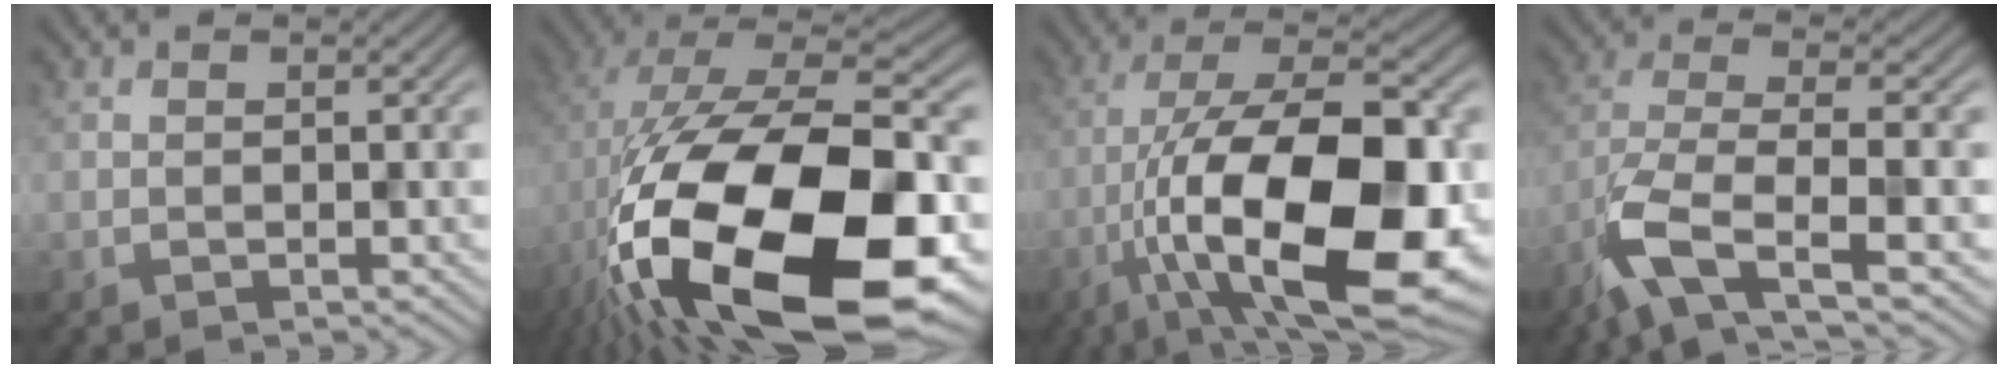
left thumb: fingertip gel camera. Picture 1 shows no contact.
{"total": 22.6, "force": [-7.0, 10.5, 18.8], "torque": [-0.379, -0.038, -0.096]}
{"total": 19.2, "force": [-5.4, 7.8, 16.7], "torque": [-0.290, -0.006, -0.088]}
{"total": 8.9, "force": [-4.6, 2.7, 7.2], "torque": [-0.155, -0.007, -0.100]}